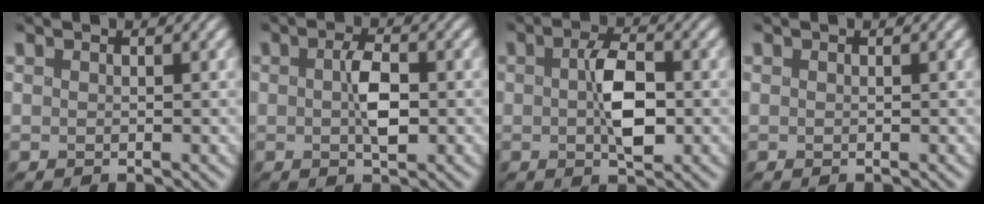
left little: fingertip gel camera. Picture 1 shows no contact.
{"total": 2.0, "force": [-0.9, 0.4, 1.8], "torque": [-0.057, -0.003, 0.004]}
{"total": 3.4, "force": [-1.0, 1.3, 3.0], "torque": [-0.077, 0.000, 0.004]}
{"total": 0.0}